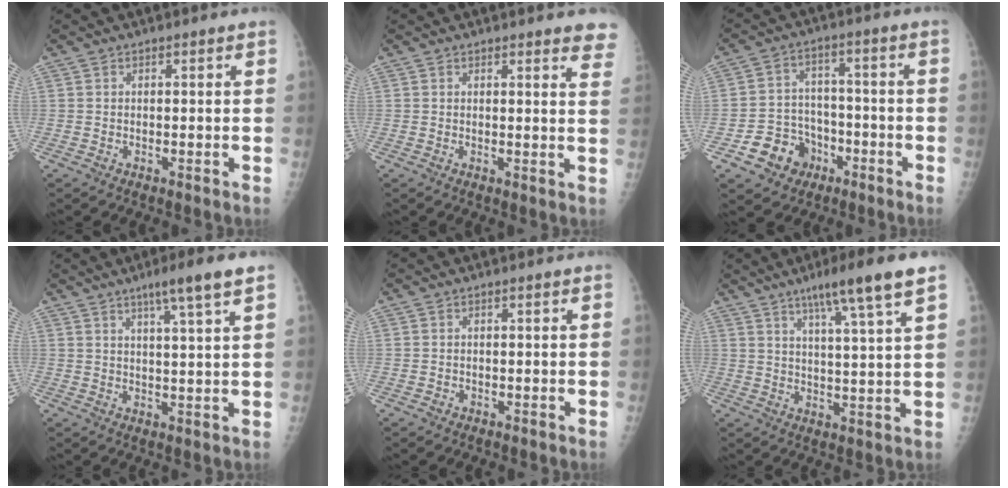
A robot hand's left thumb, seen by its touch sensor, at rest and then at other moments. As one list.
[{"total": 6.2, "force": [5.5, 1.2, 2.7], "torque": [-0.007, -0.025, 0.039]}, {"total": 9.4, "force": [-4.6, 7.8, 2.7], "torque": [-0.012, 0.040, -0.070]}, {"total": 7.3, "force": [4.4, -0.4, 5.8], "torque": [-0.096, -0.017, 0.070]}, {"total": 0.6, "force": [-0.3, 0.5, 0.1], "torque": [-0.001, 0.005, -0.005]}, {"total": 11.4, "force": [6.9, 0.0, 9.0], "torque": [-0.146, -0.024, 0.107]}]